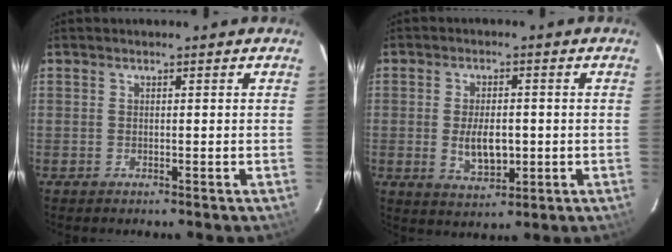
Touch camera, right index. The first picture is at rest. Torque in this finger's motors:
{"motor_torque": [0.08, 0.06, 0.13, 0.05]}